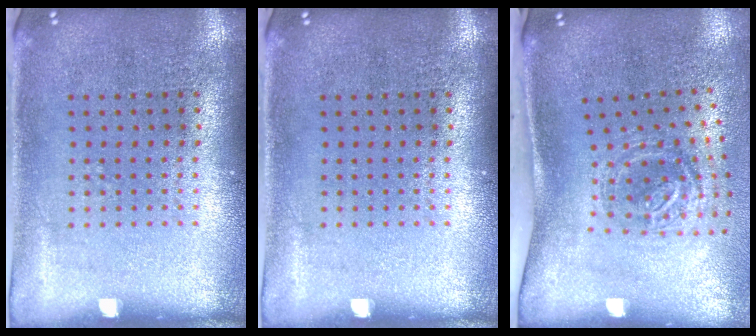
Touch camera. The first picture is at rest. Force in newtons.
{"total": 0.0}
{"total": 1.8, "press": 1.2, "slide": 1.4}